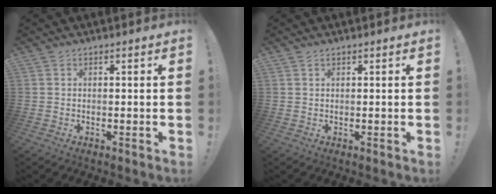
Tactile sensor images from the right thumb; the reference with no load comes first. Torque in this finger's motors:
{"motor_torque": [0.10, -0.20, -0.08, -0.06, -0.04]}